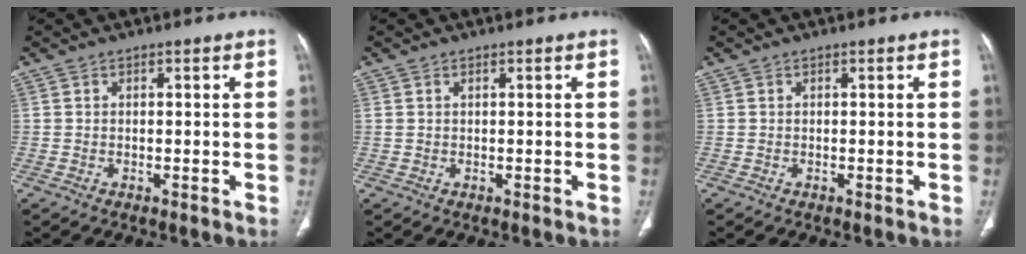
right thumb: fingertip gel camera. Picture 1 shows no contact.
{"total": 0.8, "force": [0.4, 0.4, 0.5], "torque": [-0.014, 0.009, 0.012]}
{"total": 0.0}